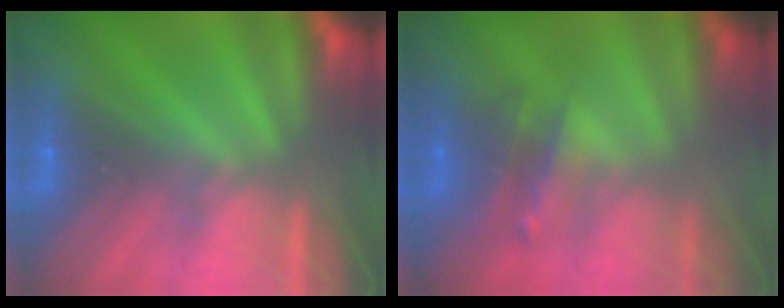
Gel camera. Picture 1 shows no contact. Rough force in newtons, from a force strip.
{"total": 2.5}